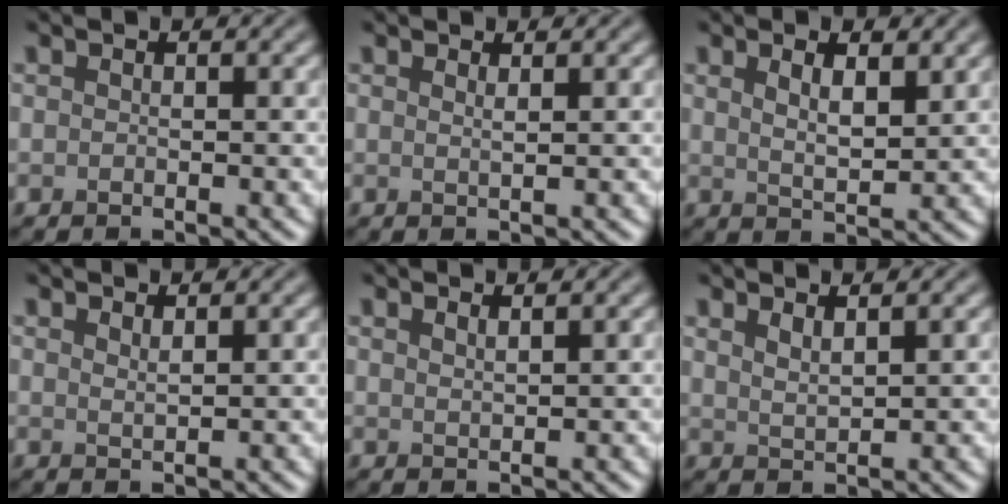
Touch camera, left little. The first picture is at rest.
{"total": 1.0, "force": [0.6, 0.3, 0.7], "torque": [-0.002, 0.000, 0.007]}
{"total": 3.4, "force": [1.8, 1.1, 2.7], "torque": [-0.046, -0.004, 0.035]}
{"total": 1.0, "force": [0.8, 0.2, 0.5], "torque": [-0.006, -0.001, 0.013]}
{"total": 1.3, "force": [1.0, 0.4, 0.7], "torque": [-0.004, 0.005, 0.008]}
{"total": 1.9, "force": [1.4, 0.5, 1.1], "torque": [-0.014, 0.000, 0.024]}